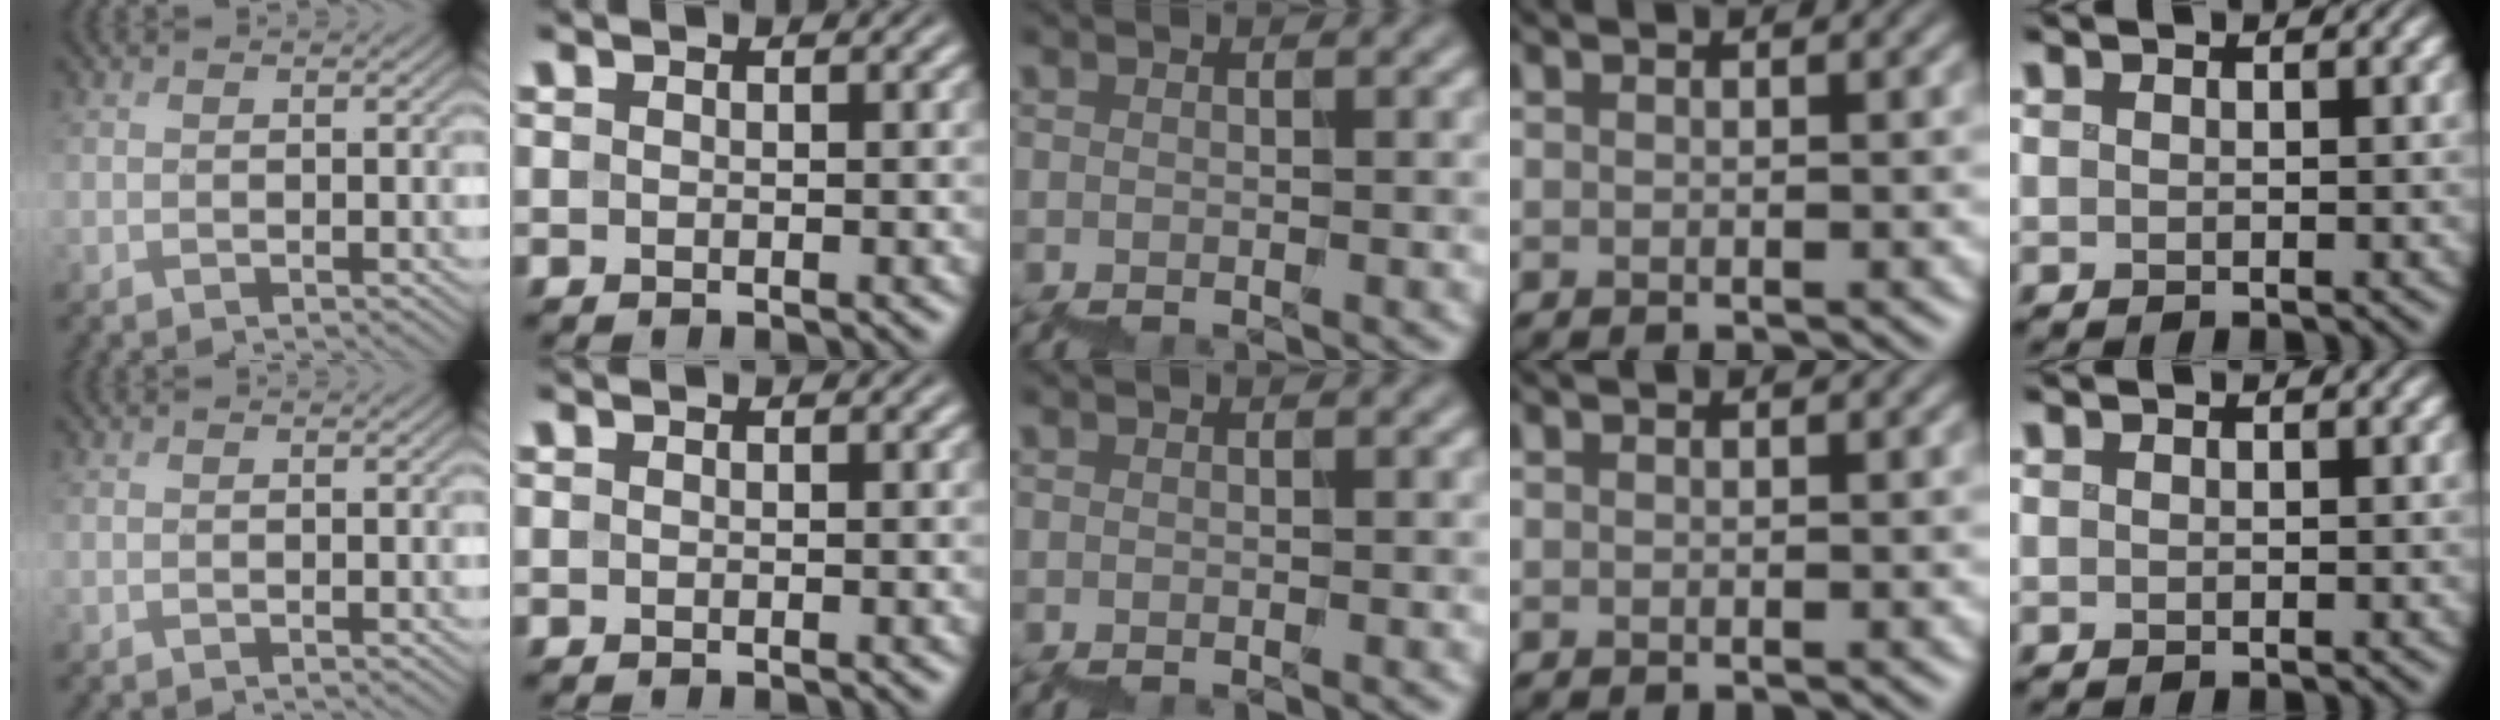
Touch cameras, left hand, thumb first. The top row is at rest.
{}